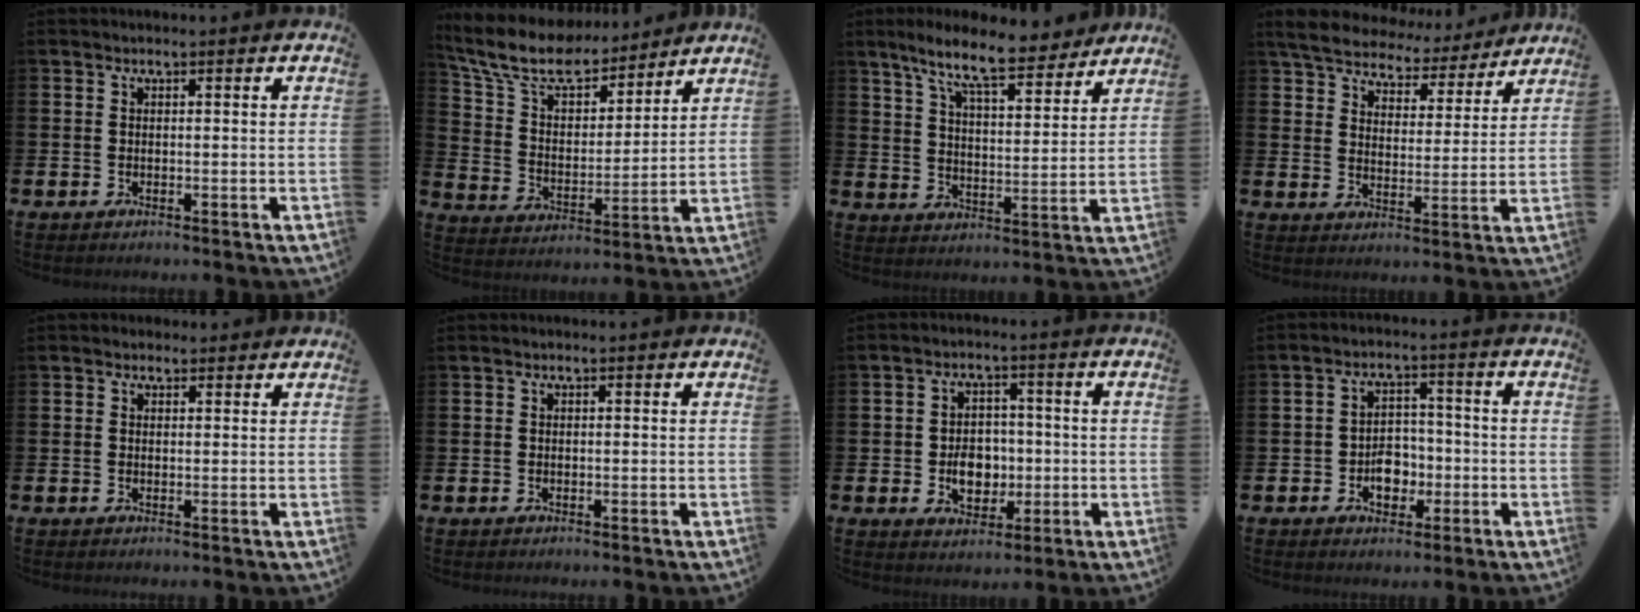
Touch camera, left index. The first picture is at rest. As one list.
[{"total": 10.3, "force": [9.0, 3.5, 3.6], "torque": [-0.114, -0.054, 0.160]}, {"total": 10.0, "force": [8.6, 1.8, 4.8], "torque": [-0.105, -0.042, 0.150]}, {"total": 6.9, "force": [6.5, 1.9, 1.4], "torque": [-0.052, -0.043, 0.112]}, {"total": 1.2, "force": [0.9, 0.7, -0.1], "torque": [0.007, 0.003, 0.016]}, {"total": 0.0}, {"total": 5.2, "force": [-0.9, 4.0, 3.1], "torque": [-0.050, 0.004, -0.023]}, {"total": 4.1, "force": [-1.6, 3.2, 2.0], "torque": [-0.036, 0.004, -0.036]}]